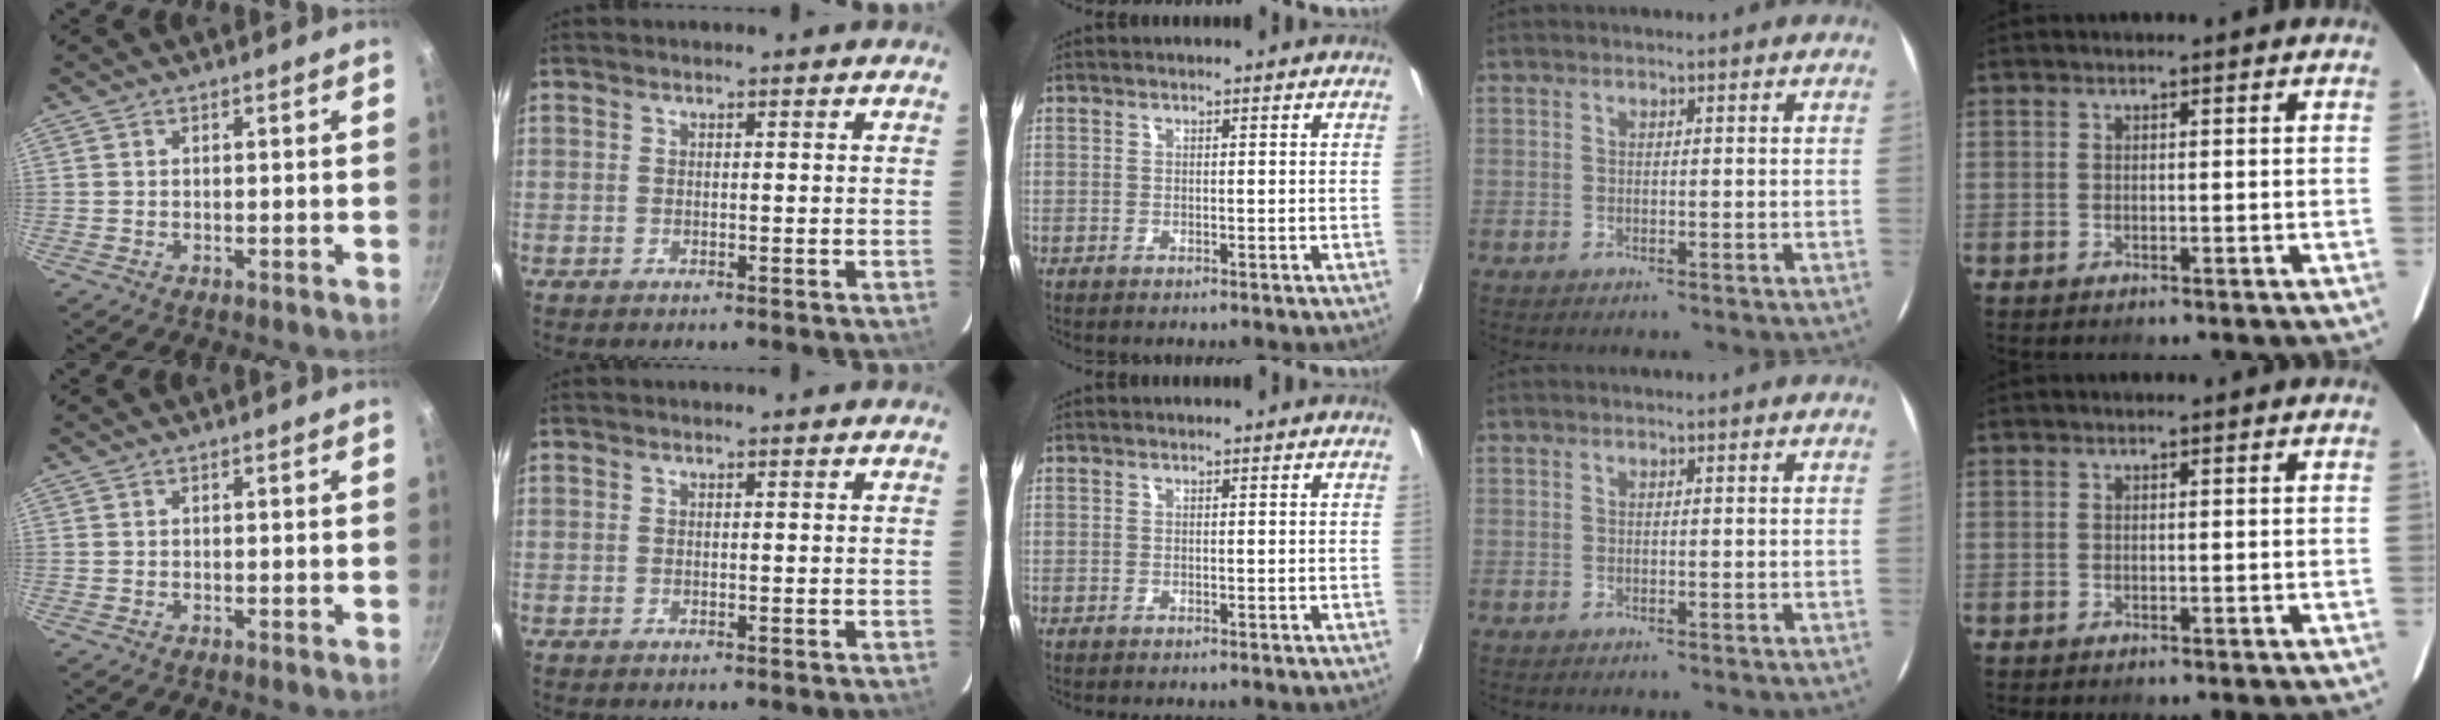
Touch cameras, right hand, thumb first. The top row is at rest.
{}